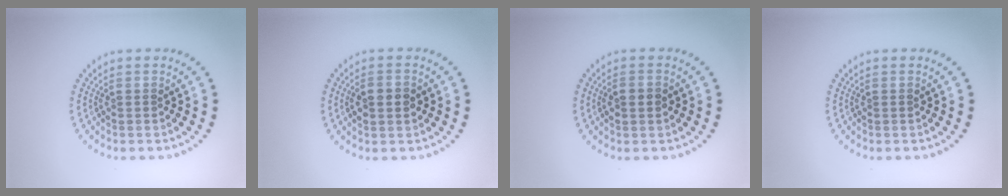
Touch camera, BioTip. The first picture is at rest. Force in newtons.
{"total": 3.0, "press": 2.9, "slide": 0.3}
{"total": 1.3, "press": 1.3, "slide": 0.1}
{"total": 0.0}